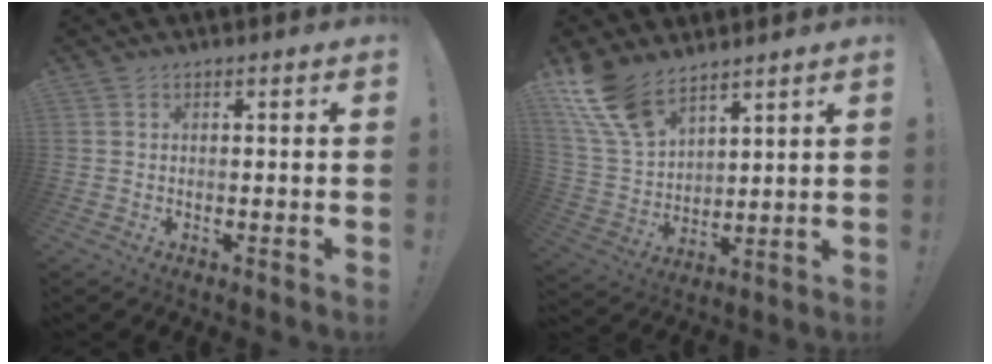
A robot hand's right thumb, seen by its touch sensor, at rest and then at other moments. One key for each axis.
{"total": 13.6, "fx": 9.9, "fy": 6.8, "fz": 6.4, "tx": -0.145, "ty": -0.058, "tz": 0.191}